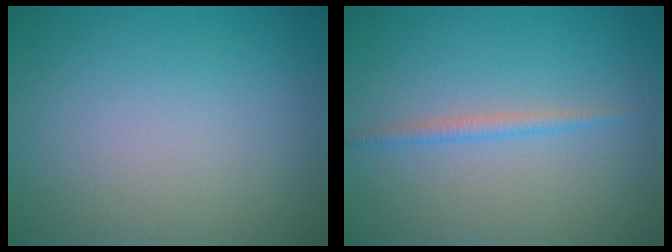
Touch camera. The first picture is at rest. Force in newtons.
{"total": 1.2, "press": 1.2, "slide": 0.1}